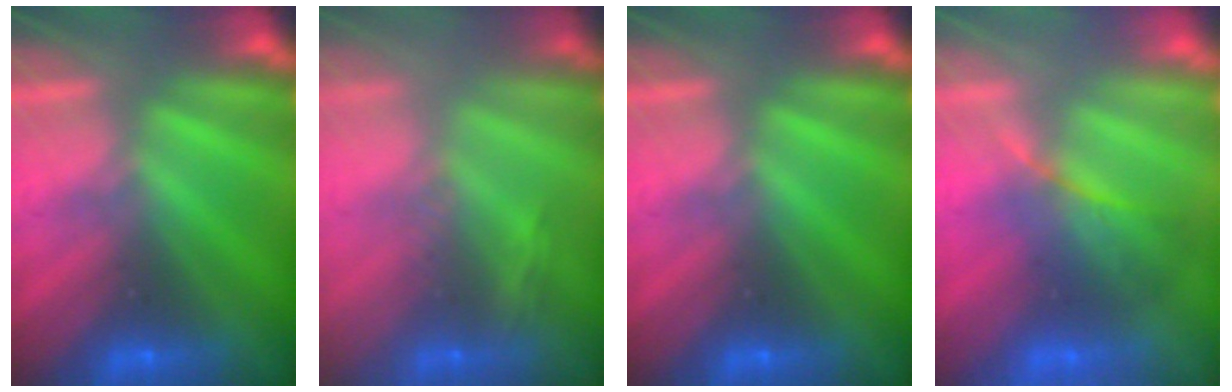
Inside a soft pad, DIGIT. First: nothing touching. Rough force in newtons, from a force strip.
{"total": 2.8}
{"total": 0.0}
{"total": 2.3}